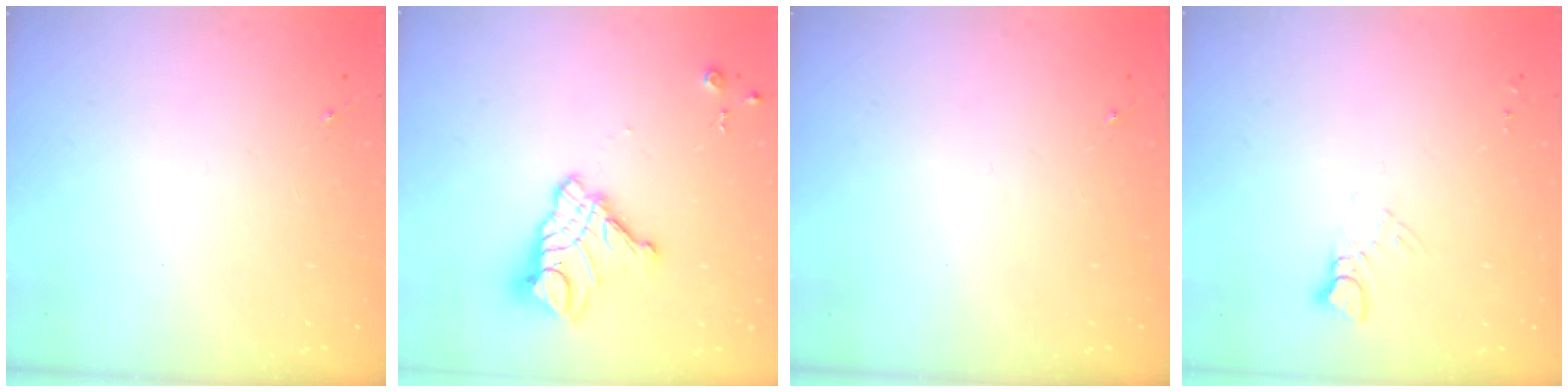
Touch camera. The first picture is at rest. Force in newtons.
{"total": 15.1, "press": 15.0, "slide": 1.4}
{"total": 0.0}
{"total": 4.1, "press": 4.1, "slide": 0.4}